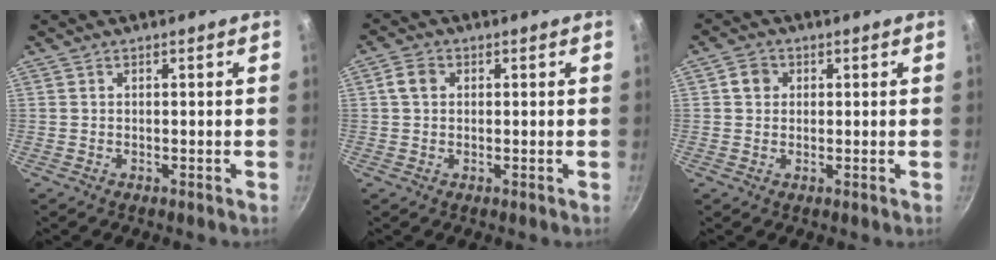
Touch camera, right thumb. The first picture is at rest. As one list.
[{"total": 3.5, "force": [0.7, 2.7, 2.0], "torque": [-0.030, 0.006, 0.009]}, {"total": 3.4, "force": [0.8, 2.9, 1.4], "torque": [-0.007, 0.006, 0.009]}]